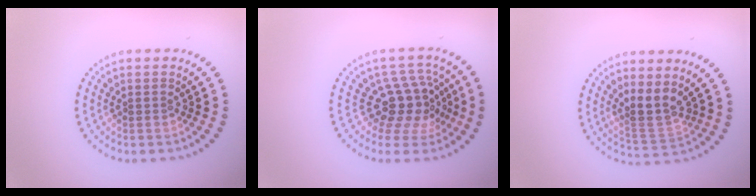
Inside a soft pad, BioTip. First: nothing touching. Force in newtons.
{"total": 4.1, "press": 3.1, "slide": 2.8}
{"total": 2.9, "press": 2.5, "slide": 1.6}